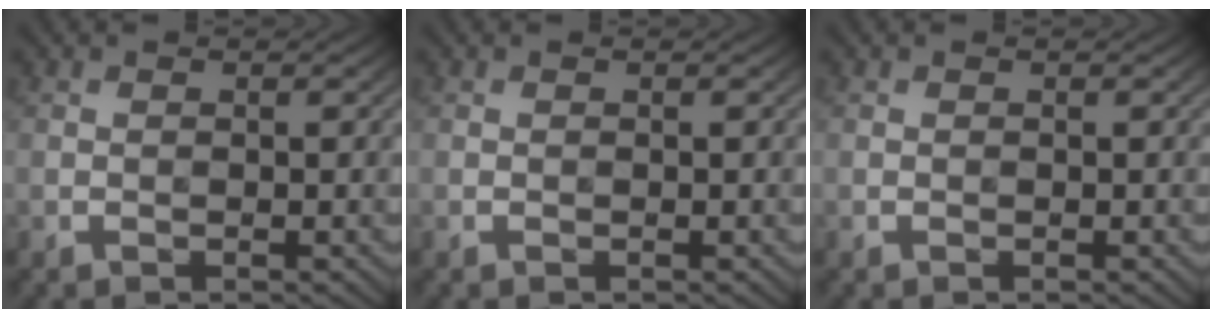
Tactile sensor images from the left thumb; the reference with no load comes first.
{"total": 0.0}
{"total": 0.0}